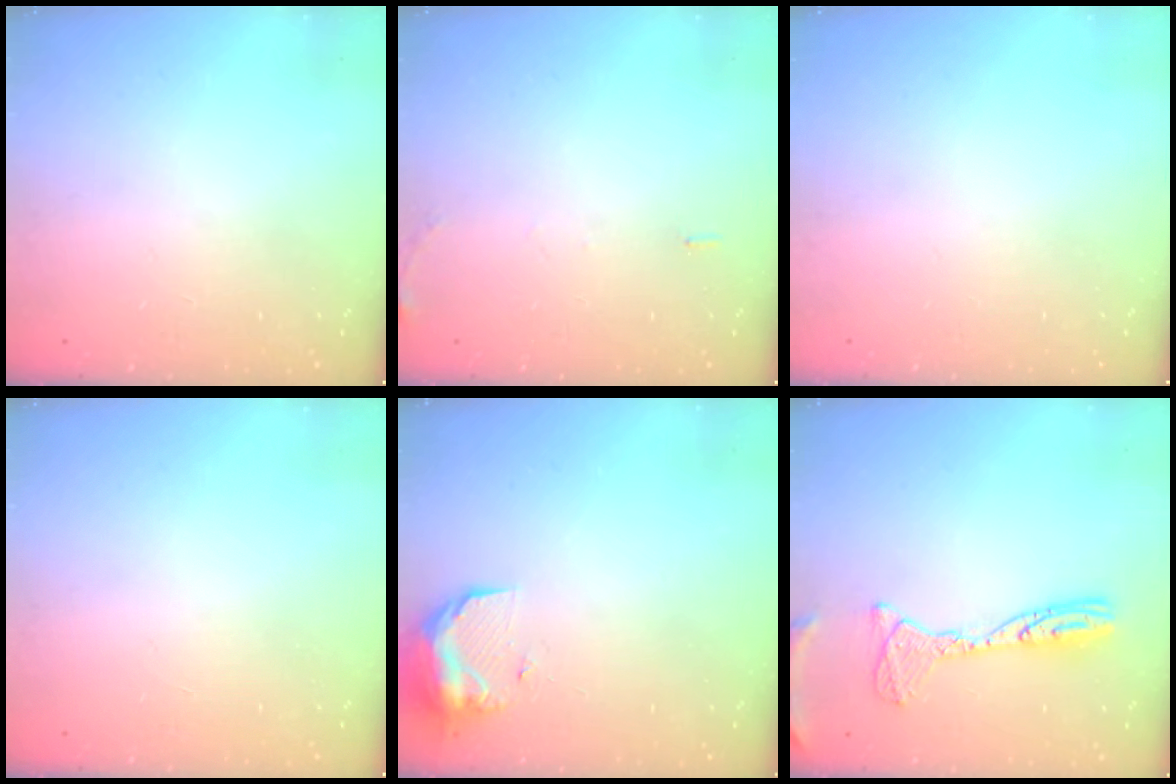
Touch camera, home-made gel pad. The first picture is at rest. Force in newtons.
{"total": 6.5, "press": 6.2, "slide": 1.8}
{"total": 0.0}
{"total": 0.9, "press": 0.0, "slide": 0.9}
{"total": 9.7, "press": 9.6, "slide": 0.9}
{"total": 13.7, "press": 13.7, "slide": 1.3}